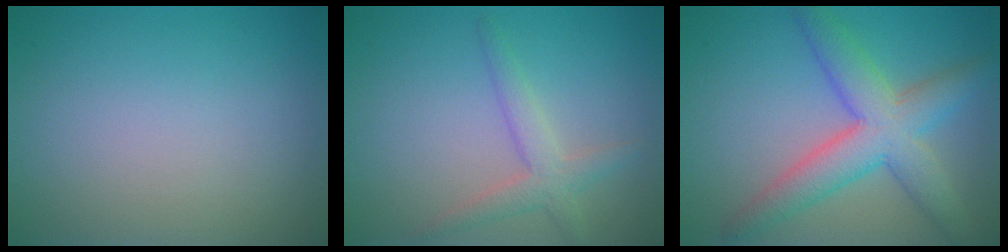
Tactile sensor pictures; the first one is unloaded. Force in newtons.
{"total": 2.6, "press": 2.6, "slide": 0.2}
{"total": 6.6, "press": 6.6, "slide": 0.3}